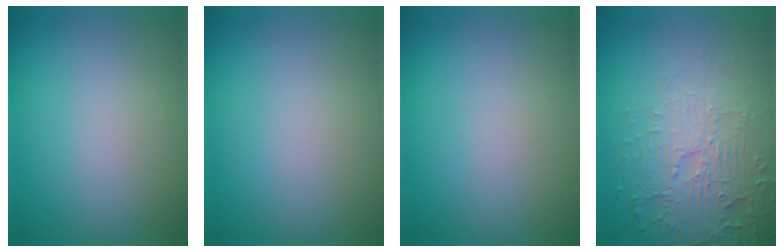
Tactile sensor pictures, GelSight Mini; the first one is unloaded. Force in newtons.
{"total": 0.0}
{"total": 0.0}
{"total": 5.5, "press": 3.5, "slide": 4.2}